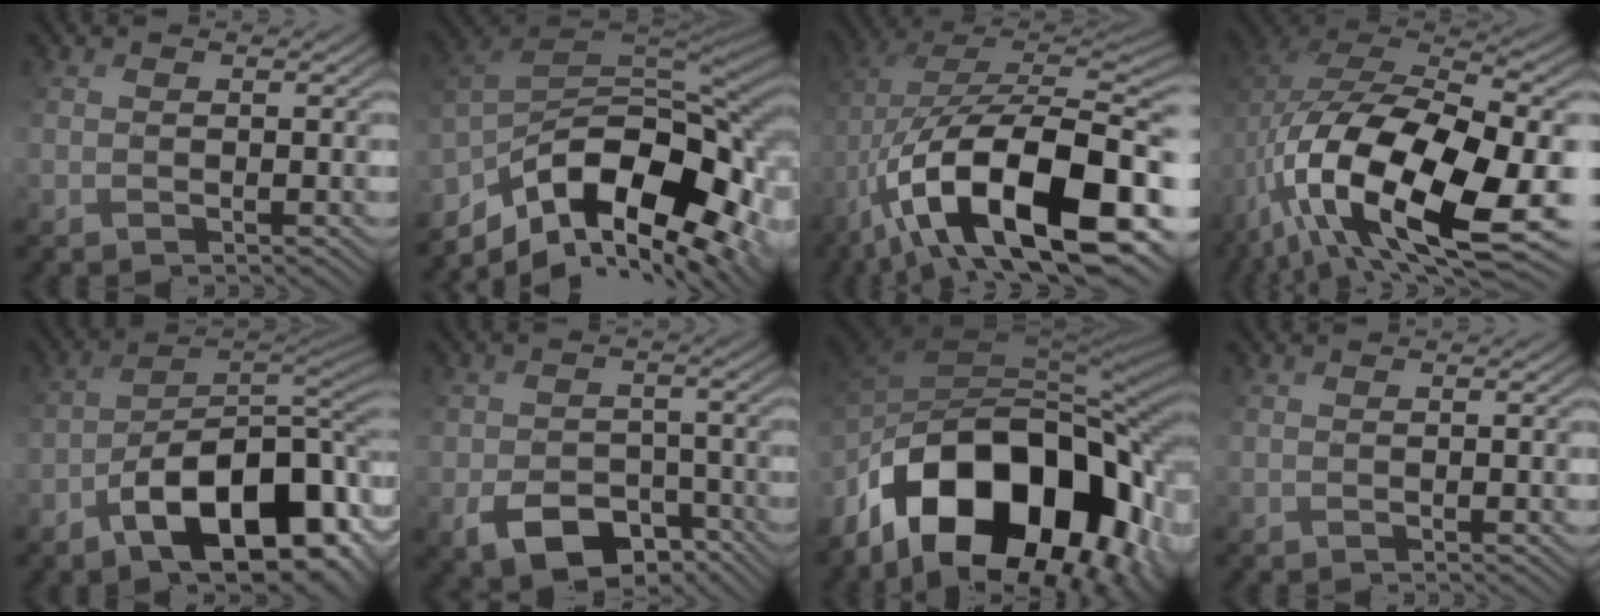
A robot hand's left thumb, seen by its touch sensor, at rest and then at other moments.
{"total": 16.1, "force": [-8.3, 8.0, 11.2], "torque": [-0.244, -0.019, -0.132]}
{"total": 18.5, "force": [-6.8, 9.4, 14.4], "torque": [-0.269, -0.008, -0.102]}
{"total": 17.3, "force": [-6.4, 9.0, 13.3], "torque": [-0.290, -0.039, -0.083]}
{"total": 15.2, "force": [-7.0, 7.8, 11.1], "torque": [-0.156, -0.017, -0.104]}
{"total": 6.8, "force": [-3.9, 4.4, 3.2], "torque": [-0.061, -0.010, -0.055]}
{"total": 18.8, "force": [-7.6, 10.6, 13.6], "torque": [-0.244, -0.008, -0.108]}
{"total": 0.0}